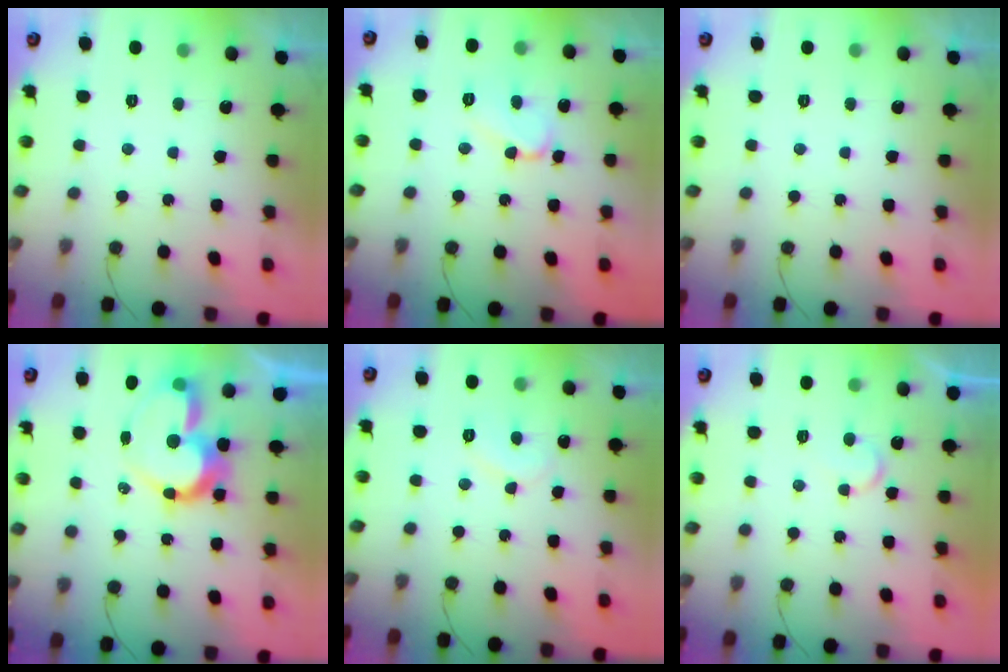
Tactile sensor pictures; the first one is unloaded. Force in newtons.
{"total": 8.0, "press": 7.9, "slide": 1.0}
{"total": 0.0}
{"total": 13.1, "press": 13.0, "slide": 1.5}
{"total": 7.0, "press": 7.0, "slide": 0.5}
{"total": 5.1, "press": 5.1, "slide": 0.4}